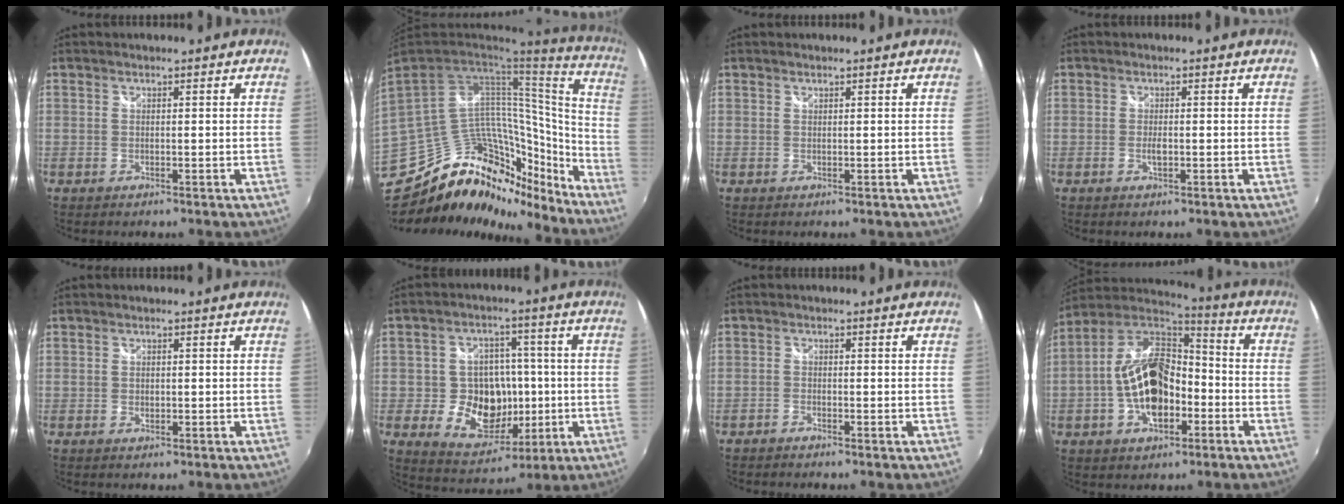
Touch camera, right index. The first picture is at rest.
{"total": 35.9, "force": [-26.6, 15.3, 18.6], "torque": [-0.323, 0.015, -0.380]}
{"total": 0.0}
{"total": 1.4, "force": [-0.3, 0.7, 1.2], "torque": [-0.023, -0.002, -0.006]}
{"total": 0.8, "force": [-0.1, 0.7, 0.3], "torque": [-0.003, -0.001, -0.002]}
{"total": 13.0, "force": [-2.1, 10.8, 7.1], "torque": [-0.154, 0.013, -0.018]}
{"total": 1.1, "force": [-1.1, 0.2, 0.2], "torque": [-0.013, -0.003, -0.025]}
{"total": 15.6, "force": [-4.4, 8.8, 12.1], "torque": [-0.242, 0.012, -0.079]}